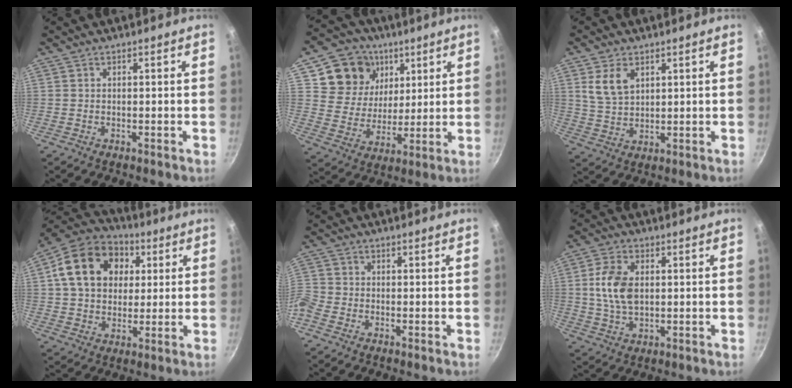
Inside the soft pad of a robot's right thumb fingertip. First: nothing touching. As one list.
[{"total": 14.2, "force": [6.5, 11.6, 4.9], "torque": [-0.052, -0.029, 0.115]}, {"total": 6.7, "force": [2.8, 4.3, 4.3], "torque": [-0.071, -0.012, 0.060]}, {"total": 18.4, "force": [4.5, 14.2, 10.9], "torque": [-0.167, 0.021, 0.065]}, {"total": 4.4, "force": [-2.5, 3.1, 1.9], "torque": [-0.053, 0.010, -0.066]}, {"total": 9.2, "force": [0.9, 5.9, 7.0], "torque": [-0.128, 0.005, 0.016]}]